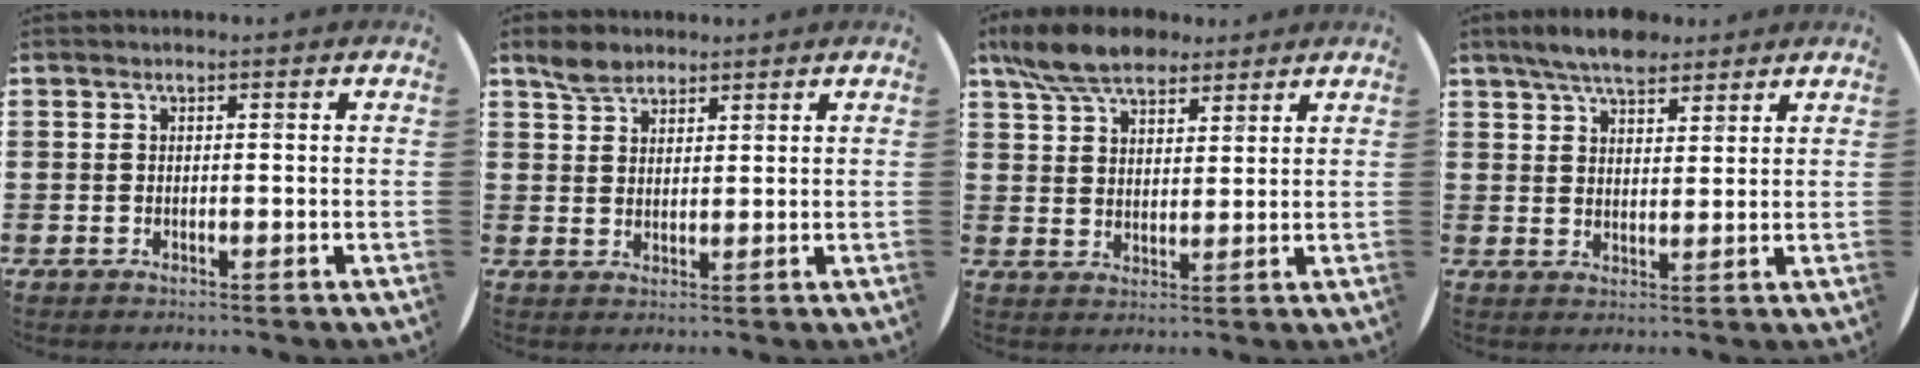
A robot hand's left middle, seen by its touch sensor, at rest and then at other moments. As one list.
[{"total": 3.8, "force": [3.2, 1.9, 0.9], "torque": [-0.017, 0.002, 0.059]}, {"total": 7.8, "force": [6.4, 3.3, 3.0], "torque": [-0.080, -0.005, 0.121]}, {"total": 5.6, "force": [4.9, 1.8, 2.1], "torque": [-0.044, -0.010, 0.089]}]